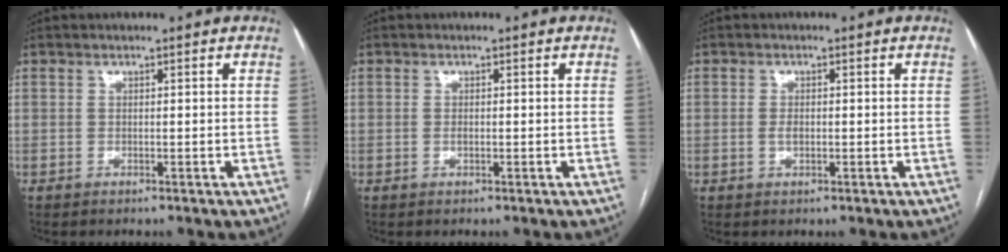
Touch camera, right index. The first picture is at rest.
{"total": 0.8, "force": [-0.2, 0.3, 0.7], "torque": [-0.016, 0.000, -0.003]}
{"total": 1.6, "force": [-0.3, 0.7, 1.4], "torque": [-0.028, 0.001, -0.004]}